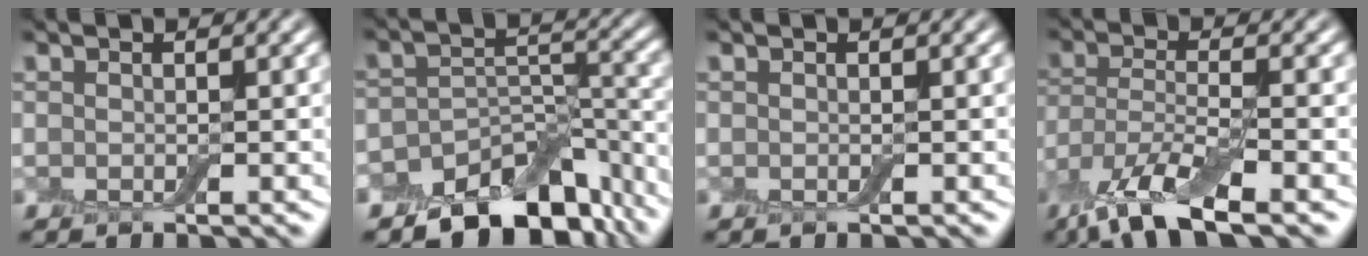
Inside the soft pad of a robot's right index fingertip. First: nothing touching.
{"total": 9.8, "force": [-7.1, 5.2, 4.4], "torque": [-0.058, -0.009, -0.114]}
{"total": 0.0}
{"total": 7.5, "force": [-4.9, 2.0, 5.3], "torque": [-0.107, -0.010, -0.102]}